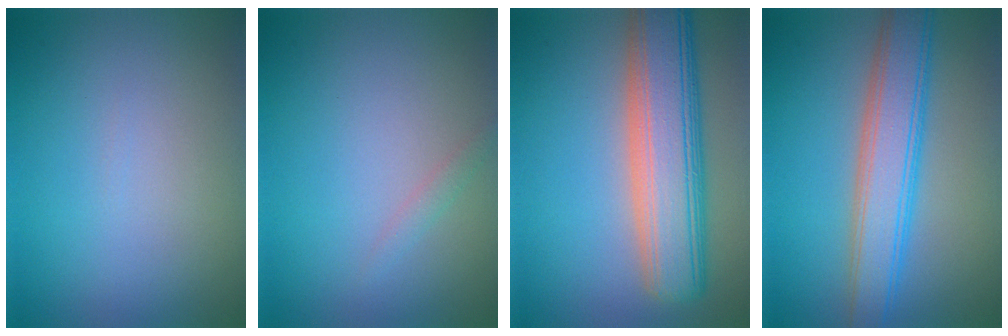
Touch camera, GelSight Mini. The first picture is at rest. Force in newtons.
{"total": 0.8, "press": 0.8, "slide": 0.0}
{"total": 9.2, "press": 9.1, "slide": 0.7}
{"total": 5.9, "press": 5.9, "slide": 0.4}